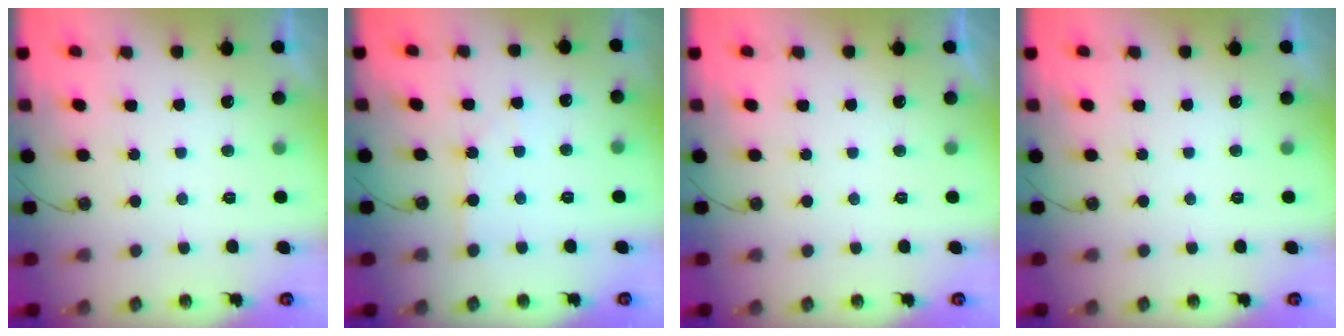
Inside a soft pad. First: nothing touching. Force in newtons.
{"total": 3.2, "press": 3.2, "slide": 0.4}
{"total": 0.0}
{"total": 0.0}